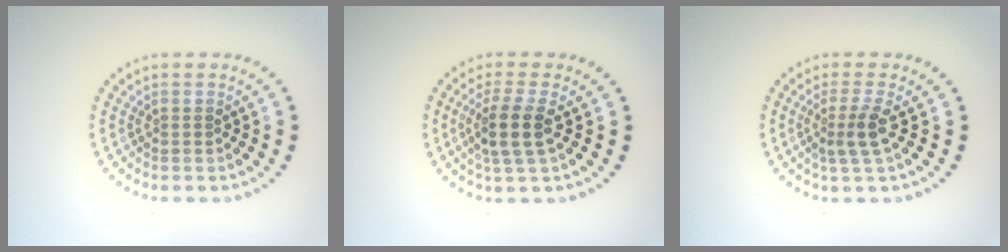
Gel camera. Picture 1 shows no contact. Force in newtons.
{"total": 3.1, "press": 2.6, "slide": 1.8}
{"total": 2.3, "press": 1.7, "slide": 1.5}